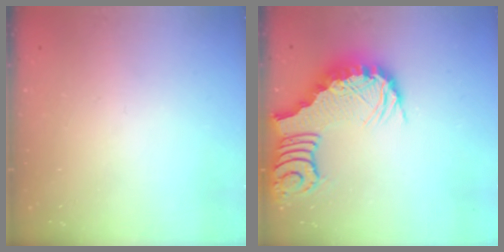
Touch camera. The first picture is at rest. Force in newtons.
{"total": 3.7, "press": 3.6, "slide": 0.7}